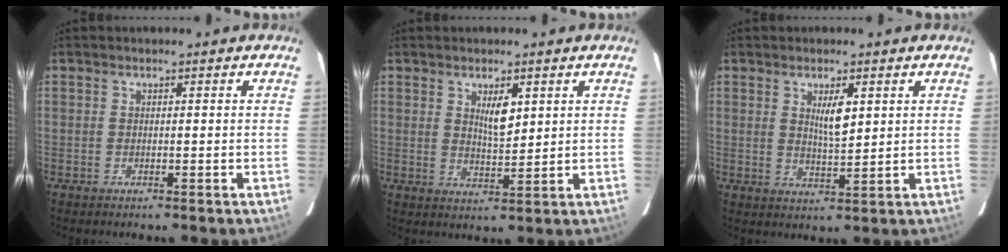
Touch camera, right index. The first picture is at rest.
{"total": 4.1, "force": [1.7, 1.2, 3.5], "torque": [-0.063, -0.005, 0.034]}
{"total": 4.2, "force": [1.6, 0.8, 3.8], "torque": [-0.066, -0.006, 0.030]}